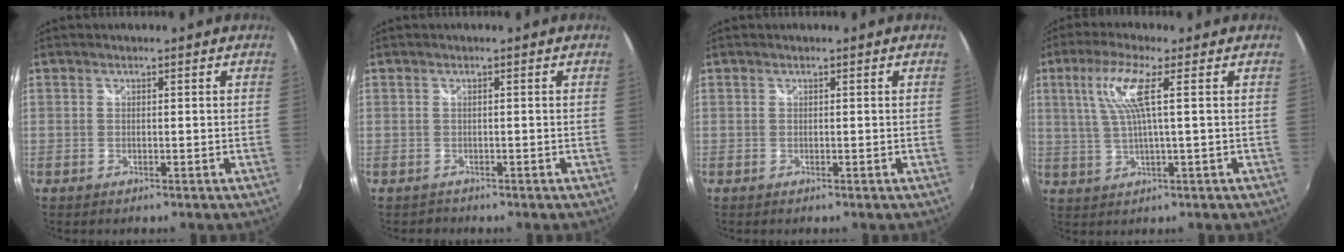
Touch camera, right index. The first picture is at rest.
{"total": 0.9, "force": [-0.7, 0.5, -0.2], "torque": [0.001, 0.000, -0.010]}
{"total": 0.0}
{"total": 7.3, "force": [2.2, 0.0, 7.0], "torque": [-0.137, 0.003, 0.050]}